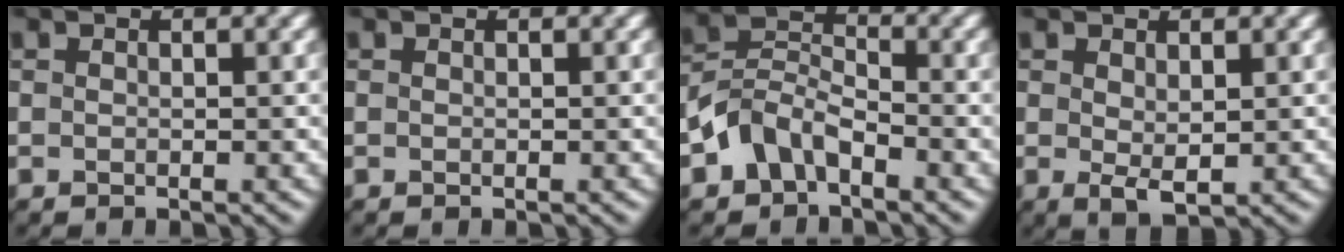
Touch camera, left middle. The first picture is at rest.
{"total": 0.0}
{"total": 4.0, "force": [-2.3, 2.5, 2.1], "torque": [-0.042, 0.014, -0.056]}
{"total": 1.9, "force": [0.4, 0.8, 1.7], "torque": [-0.033, -0.006, 0.011]}